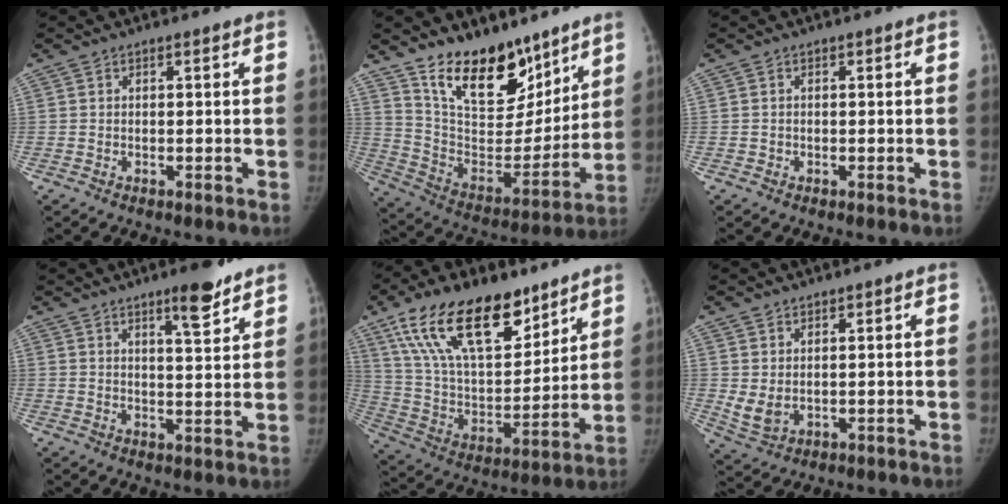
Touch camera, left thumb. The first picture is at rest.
{"total": 20.6, "force": [14.4, 10.1, 10.8], "torque": [-0.124, -0.089, 0.249]}
{"total": 0.7, "force": [-0.3, 0.7, -0.1], "torque": [0.007, 0.005, -0.007]}
{"total": 7.0, "force": [4.9, 1.5, 4.8], "torque": [-0.061, -0.034, 0.073]}
{"total": 25.3, "force": [15.8, 11.9, 15.8], "torque": [-0.246, -0.042, 0.286]}
{"total": 4.2, "force": [0.8, 3.1, 2.8], "torque": [-0.052, -0.016, 0.027]}